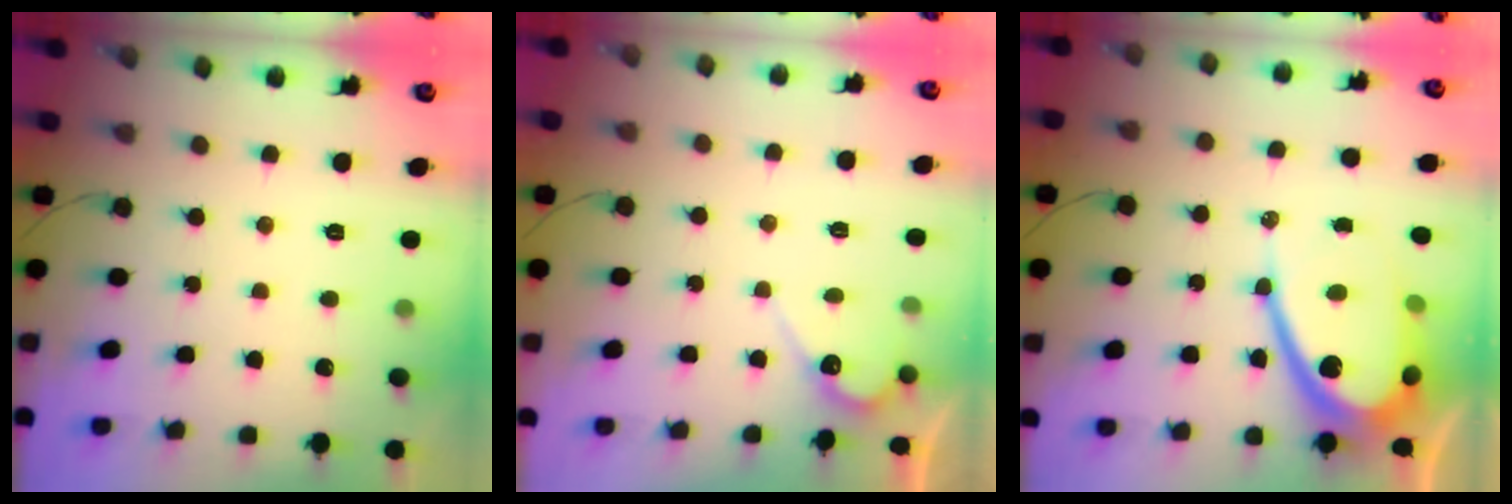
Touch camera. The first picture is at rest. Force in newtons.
{"total": 6.3, "press": 6.3, "slide": 0.3}
{"total": 17.9, "press": 17.8, "slide": 1.1}